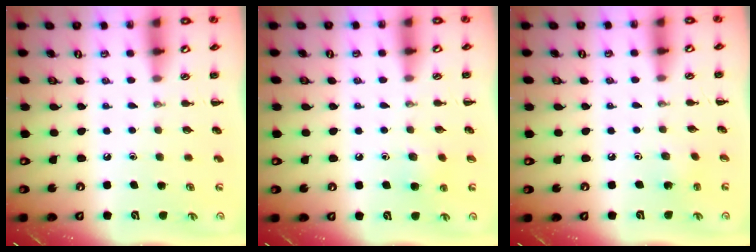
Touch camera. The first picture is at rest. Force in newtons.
{"total": 6.0, "press": 5.5, "slide": 2.3}
{"total": 2.6, "press": 2.5, "slide": 0.8}